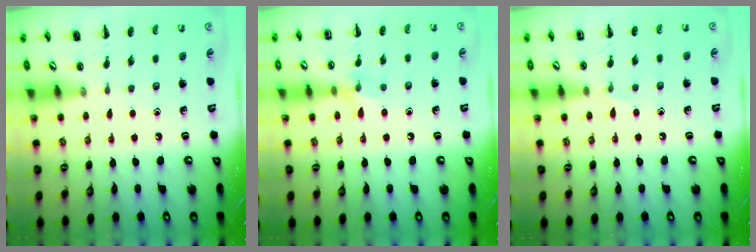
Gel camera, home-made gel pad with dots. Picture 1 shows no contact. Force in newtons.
{"total": 7.1, "press": 6.8, "slide": 1.8}
{"total": 3.5, "press": 3.3, "slide": 1.3}